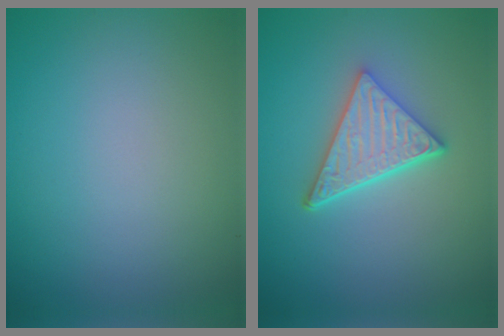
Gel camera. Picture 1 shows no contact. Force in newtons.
{"total": 5.0, "press": 3.7, "slide": 3.4}